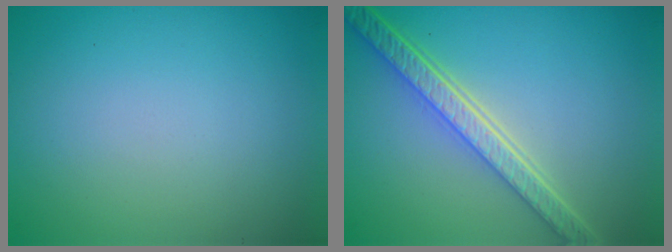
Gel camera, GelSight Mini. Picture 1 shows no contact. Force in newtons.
{"total": 5.7, "press": 4.2, "slide": 3.9}